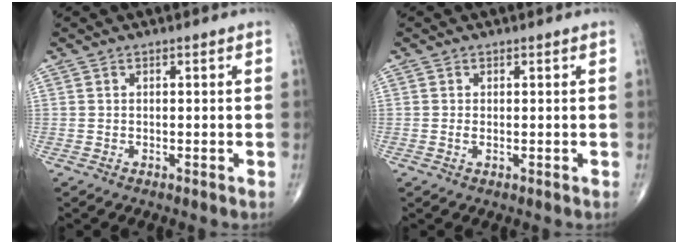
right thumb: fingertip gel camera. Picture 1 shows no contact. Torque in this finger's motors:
{"motor_torque": [-0.19, 0.02, 0.13, 0.15, 0.03]}